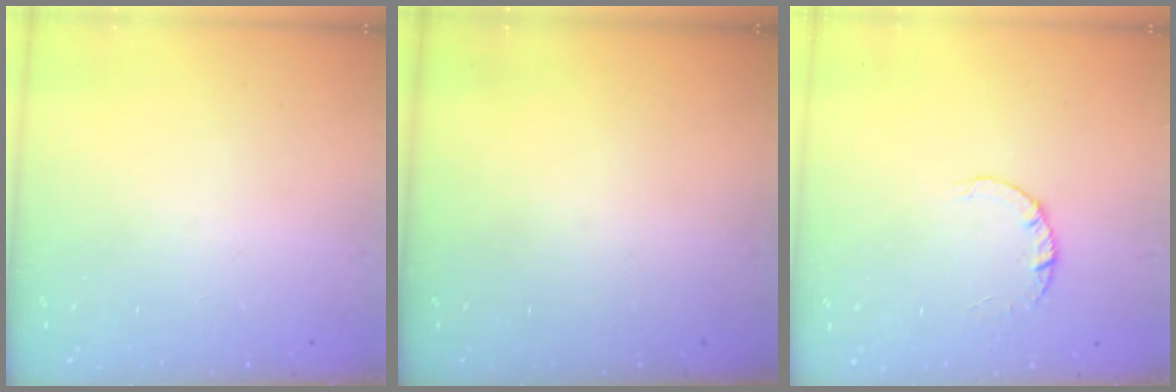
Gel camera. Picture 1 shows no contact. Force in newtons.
{"total": 0.0}
{"total": 1.8, "press": 1.8, "slide": 0.1}